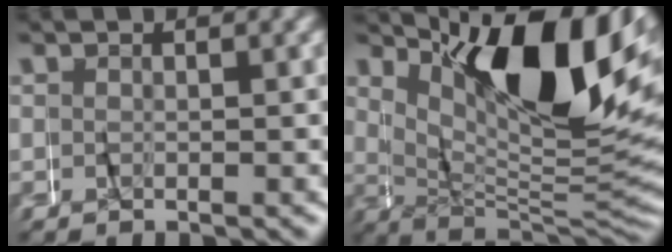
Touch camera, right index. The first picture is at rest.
{"total": 13.7, "force": [3.9, 5.3, 12.0], "torque": [-0.175, 0.017, 0.055]}